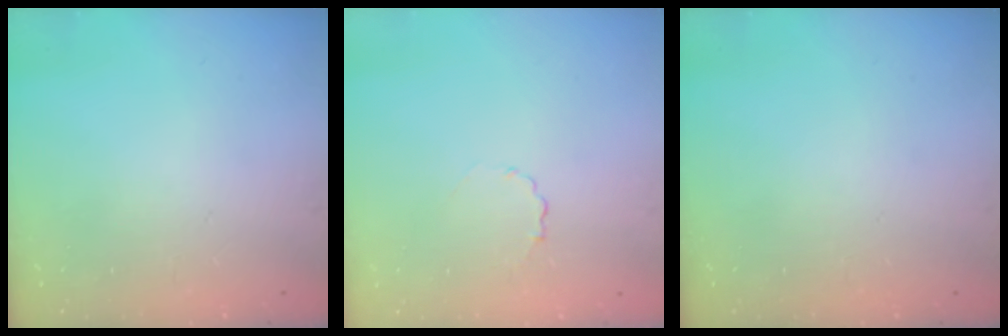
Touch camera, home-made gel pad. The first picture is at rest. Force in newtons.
{"total": 2.1, "press": 1.9, "slide": 0.9}
{"total": 0.0}